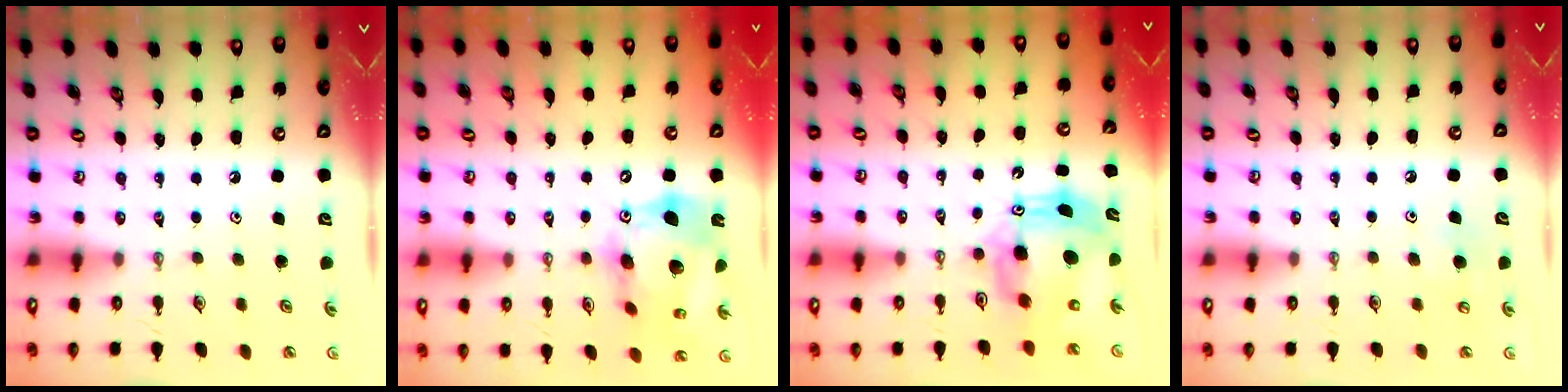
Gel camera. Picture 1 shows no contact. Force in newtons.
{"total": 18.7, "press": 18.5, "slide": 2.3}
{"total": 13.0, "press": 12.9, "slide": 1.4}
{"total": 5.4, "press": 5.3, "slide": 0.9}